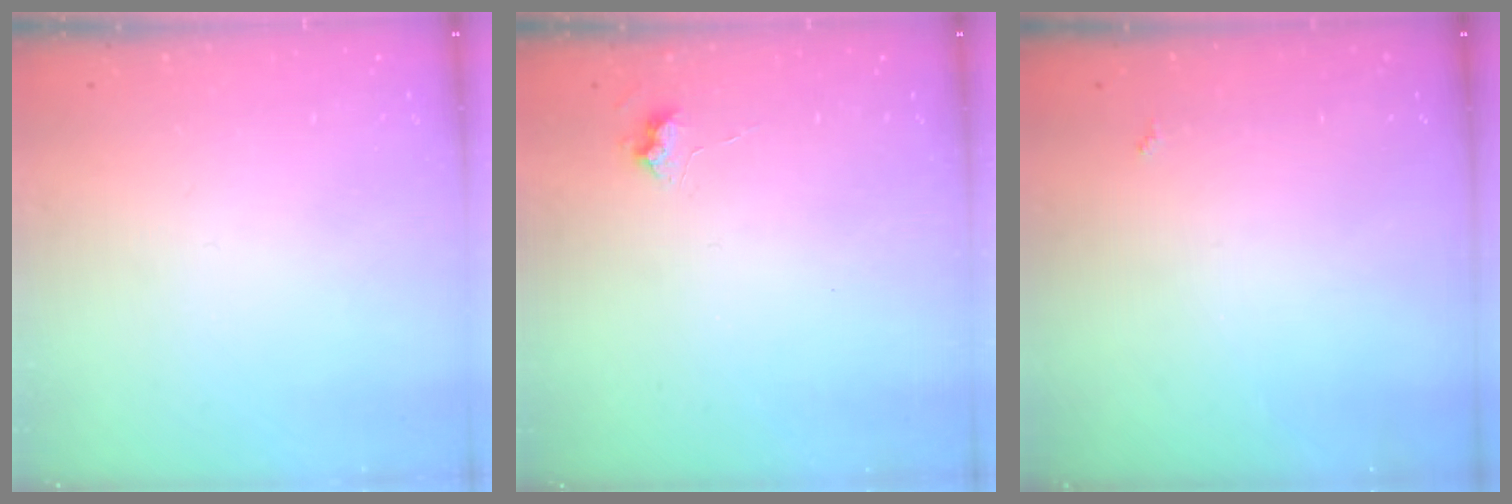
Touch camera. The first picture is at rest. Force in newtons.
{"total": 4.1, "press": 4.0, "slide": 0.6}
{"total": 2.1, "press": 2.1, "slide": 0.4}